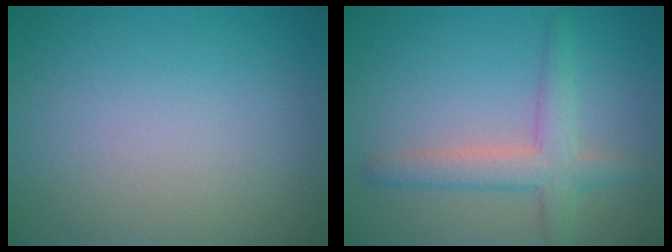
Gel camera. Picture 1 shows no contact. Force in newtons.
{"total": 3.7, "press": 3.6, "slide": 0.2}